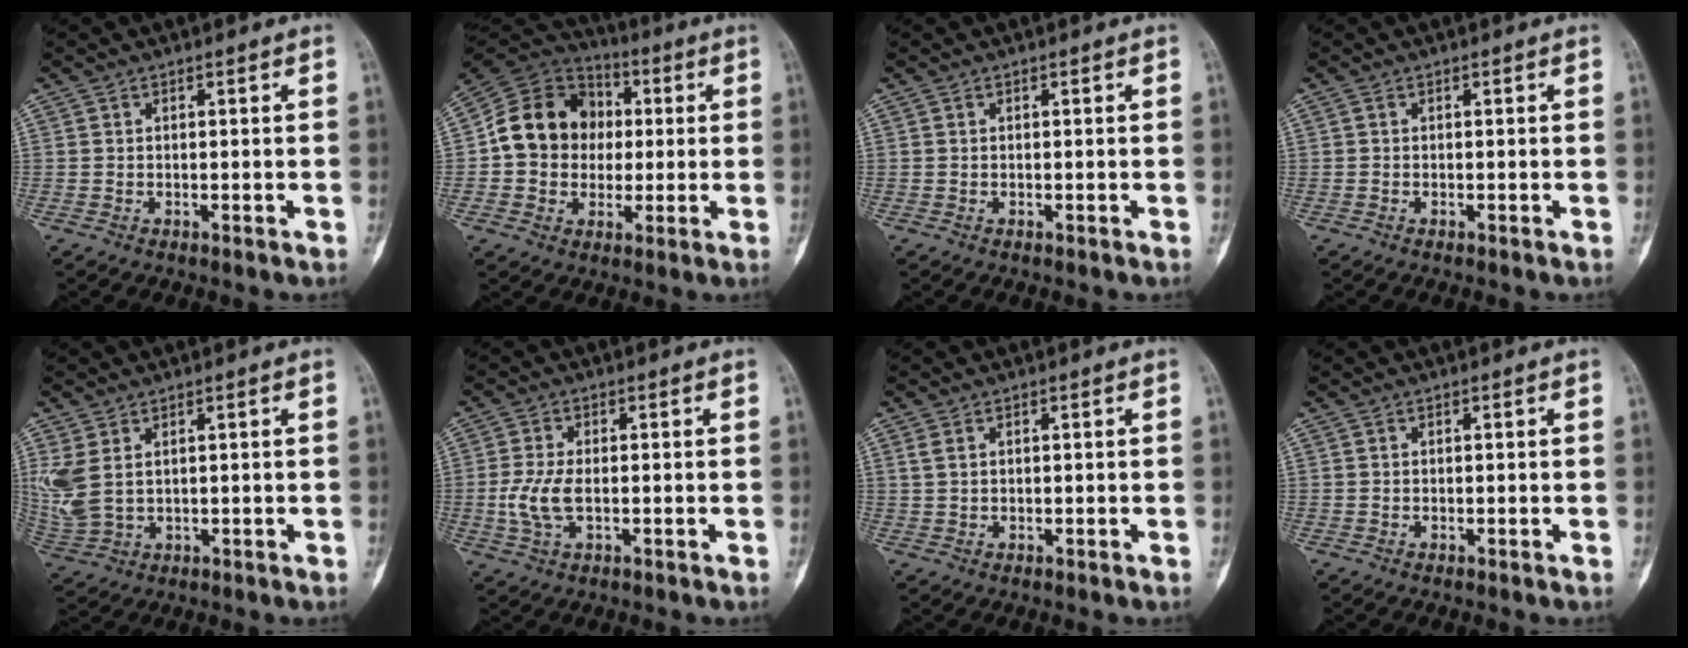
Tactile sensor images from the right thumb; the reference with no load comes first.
{"total": 15.3, "force": [0.7, 13.3, 7.6], "torque": [-0.099, 0.026, 0.007]}
{"total": 0.0}
{"total": 0.0}
{"total": 7.2, "force": [2.0, 4.4, 5.3], "torque": [-0.134, -0.002, 0.055]}
{"total": 5.7, "force": [-0.7, 2.8, 5.0], "torque": [-0.119, -0.001, -0.014]}
{"total": 1.4, "force": [0.6, 0.8, 1.0], "torque": [-0.025, 0.006, 0.018]}
{"total": 0.0}